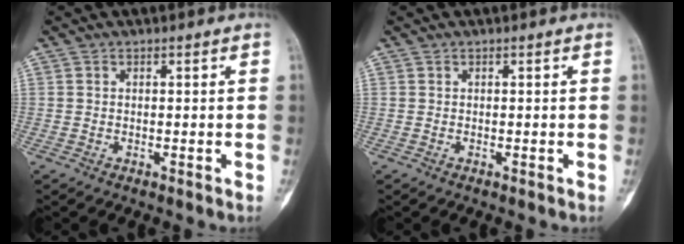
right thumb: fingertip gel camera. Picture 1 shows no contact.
{"total": 0.0}